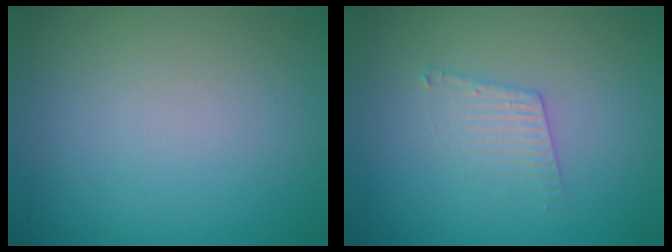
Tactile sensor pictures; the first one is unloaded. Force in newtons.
{"total": 2.0, "press": 2.0, "slide": 0.1}